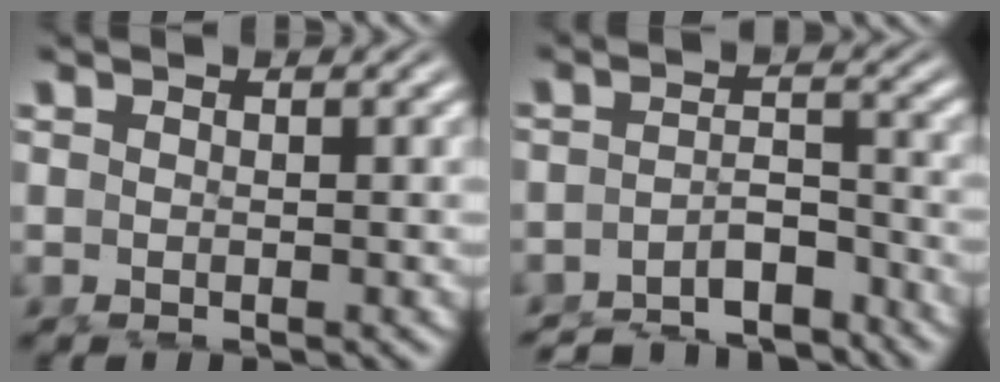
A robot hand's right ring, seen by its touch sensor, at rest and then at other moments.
{"total": 6.8, "force": [-6.3, 1.8, 1.9], "torque": [-0.013, -0.013, -0.101]}